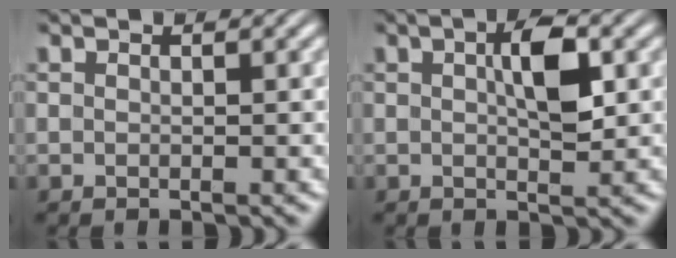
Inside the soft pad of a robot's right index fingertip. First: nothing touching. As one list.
[{"total": 3.6, "force": [0.6, 1.0, 3.4], "torque": [-0.053, -0.004, 0.010]}]